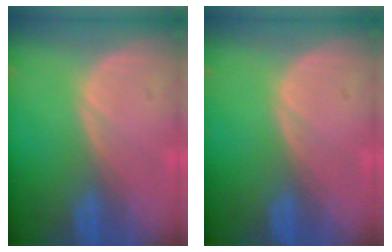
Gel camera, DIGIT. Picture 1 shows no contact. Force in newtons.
{"total": 0.0}